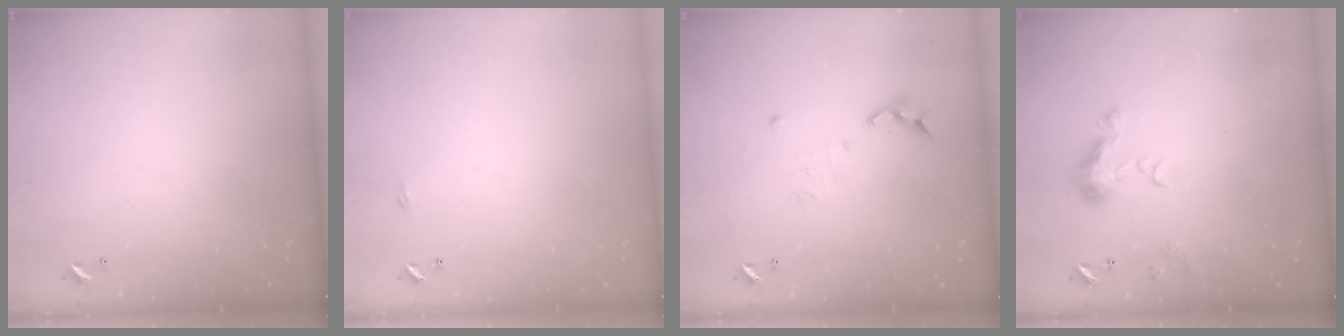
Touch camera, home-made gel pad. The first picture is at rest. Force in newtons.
{"total": 2.2, "press": 2.1, "slide": 0.4}
{"total": 7.0, "press": 7.0, "slide": 0.5}
{"total": 7.3, "press": 7.3, "slide": 1.0}